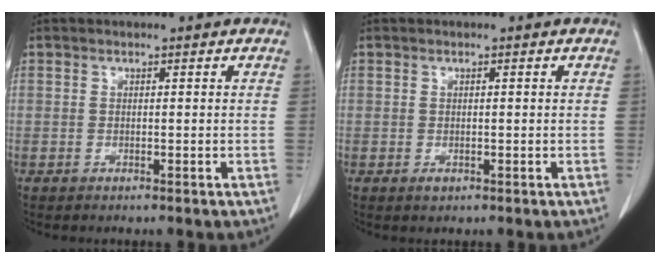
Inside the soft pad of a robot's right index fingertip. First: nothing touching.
{"total": 1.5, "force": [-0.4, 1.0, 1.0], "torque": [-0.017, 0.001, -0.001]}